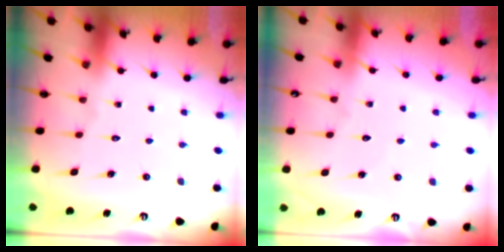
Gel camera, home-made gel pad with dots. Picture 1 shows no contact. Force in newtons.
{"total": 2.1, "press": 2.1, "slide": 0.1}